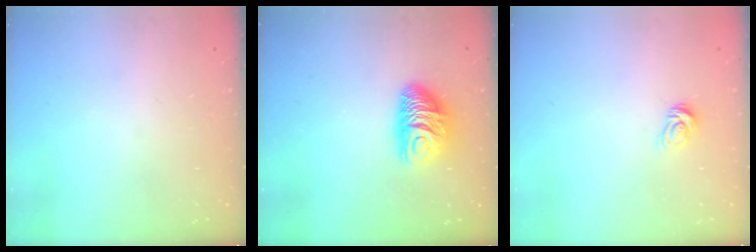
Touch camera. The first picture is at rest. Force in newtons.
{"total": 11.3, "press": 11.3, "slide": 1.2}
{"total": 5.1, "press": 5.1, "slide": 0.4}